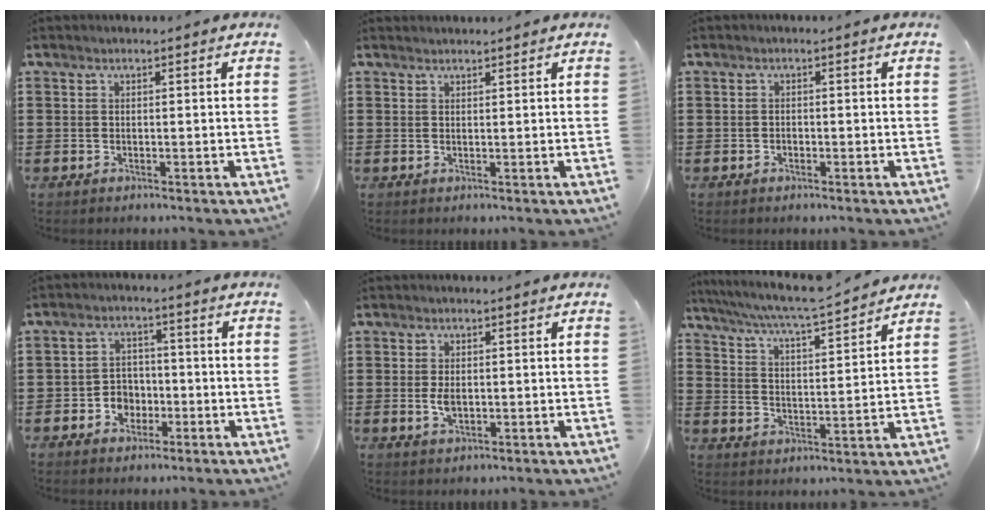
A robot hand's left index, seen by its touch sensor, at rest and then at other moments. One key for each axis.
{"total": 0.8, "fx": 0.8, "fy": 0.1, "fz": 0.1, "tx": -0.003, "ty": -0.001, "tz": 0.017}
{"total": 0.7, "fx": -0.6, "fy": 0.4, "fz": 0.2, "tx": -0.008, "ty": -0.001, "tz": -0.012}
{"total": 4.2, "fx": -1.8, "fy": 3.5, "fz": 1.5, "tx": -0.037, "ty": 0.008, "tz": -0.037}
{"total": 2.8, "fx": 0.0, "fy": 1.5, "fz": 2.4, "tx": -0.055, "ty": 0.000, "tz": -0.003}
{"total": 6.2, "fx": 5.7, "fy": -0.3, "fz": 2.4, "tx": -0.071, "ty": -0.040, "tz": 0.094}